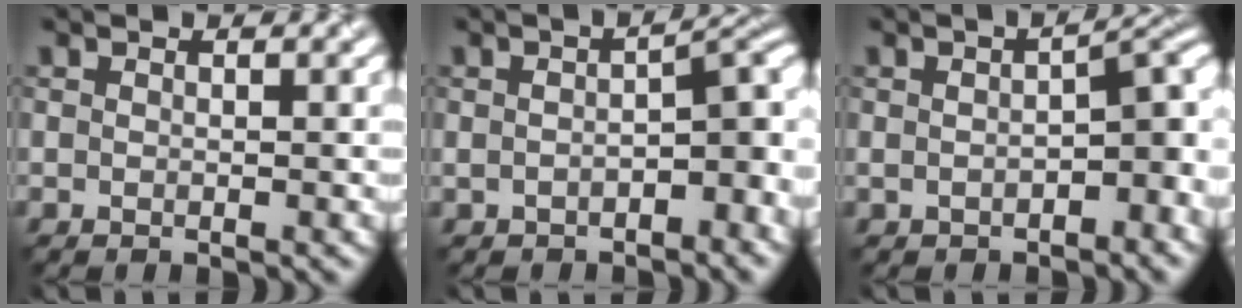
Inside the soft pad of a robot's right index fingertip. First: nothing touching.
{"total": 4.8, "force": [-1.3, 1.9, 4.2], "torque": [-0.048, 0.009, -0.025]}
{"total": 5.0, "force": [-0.8, 2.0, 4.5], "torque": [-0.050, 0.009, -0.015]}